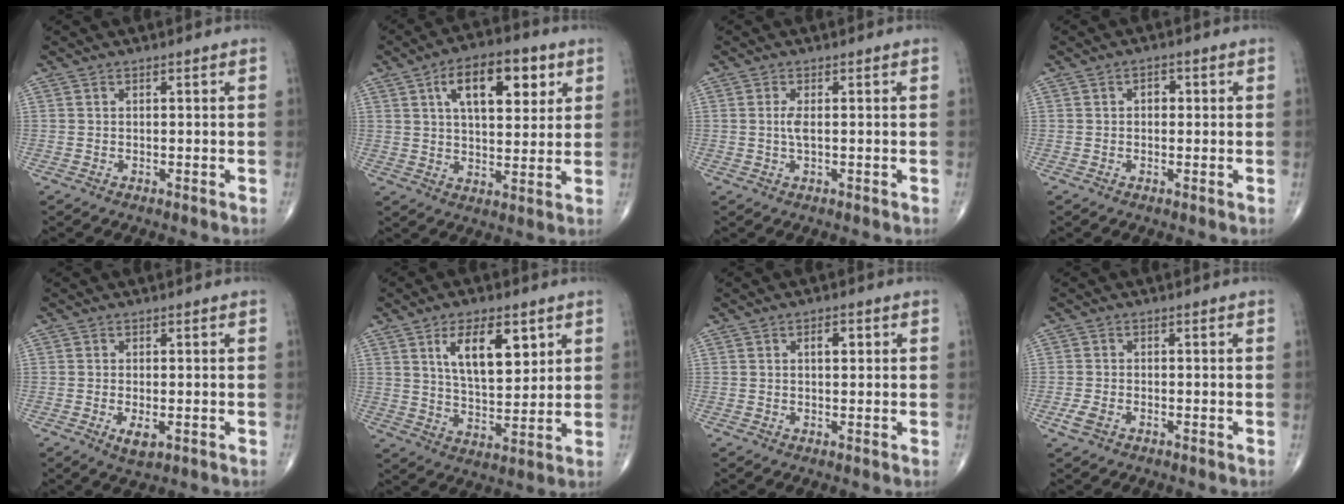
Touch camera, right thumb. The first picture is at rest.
{"total": 14.1, "force": [5.6, 6.8, 11.0], "torque": [-0.141, -0.009, 0.088]}
{"total": 1.9, "force": [0.2, 0.5, 1.9], "torque": [-0.045, -0.001, 0.006]}
{"total": 2.0, "force": [0.3, 1.4, 1.4], "torque": [-0.013, 0.006, 0.002]}
{"total": 3.0, "force": [-0.9, 1.3, 2.5], "torque": [-0.043, -0.006, -0.013]}
{"total": 12.0, "force": [5.1, 5.5, 9.4], "torque": [-0.136, -0.030, 0.096]}
{"total": 2.4, "force": [0.7, 1.2, 2.0], "torque": [-0.026, 0.000, 0.010]}
{"total": 2.5, "force": [-1.2, 1.4, 1.7], "torque": [-0.043, 0.002, -0.024]}